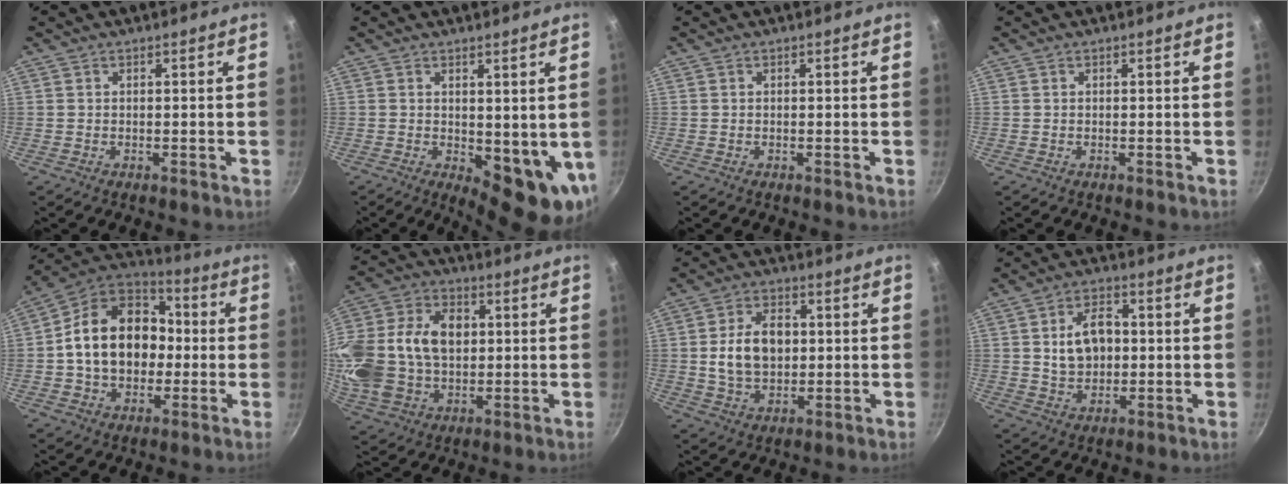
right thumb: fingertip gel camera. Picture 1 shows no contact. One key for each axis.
{"total": 9.4, "fx": 0.7, "fy": 4.1, "fz": 8.4, "tx": -0.088, "ty": -0.021, "tz": 0.022}
{"total": 0.0}
{"total": 0.0}
{"total": 19.6, "fx": -0.2, "fy": 14.9, "fz": 12.8, "tx": -0.192, "ty": 0.041, "tz": -0.012}
{"total": 25.1, "fx": 2.2, "fy": 18.0, "fz": 17.3, "tx": -0.352, "ty": 0.028, "tz": 0.042}
{"total": 10.9, "fx": 0.8, "fy": 7.5, "fz": 7.8, "tx": -0.116, "ty": 0.006, "tz": 0.014}
{"total": 9.6, "fx": 0.8, "fy": 6.8, "fz": 6.8, "tx": -0.090, "ty": 0.010, "tz": 0.016}